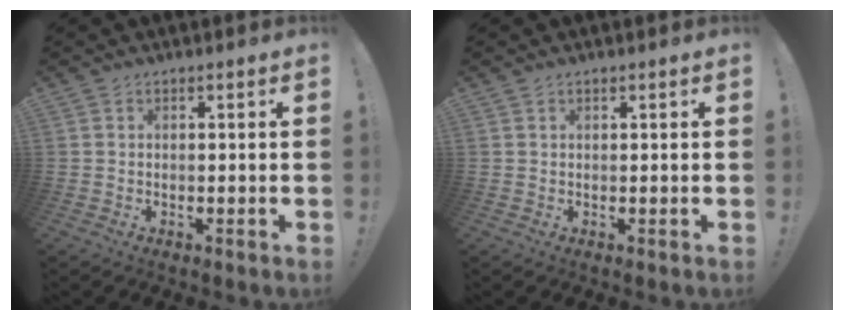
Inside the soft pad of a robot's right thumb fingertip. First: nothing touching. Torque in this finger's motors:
{"motor_torque": [0.00, 0.00, 0.00, -0.02, 0.00]}